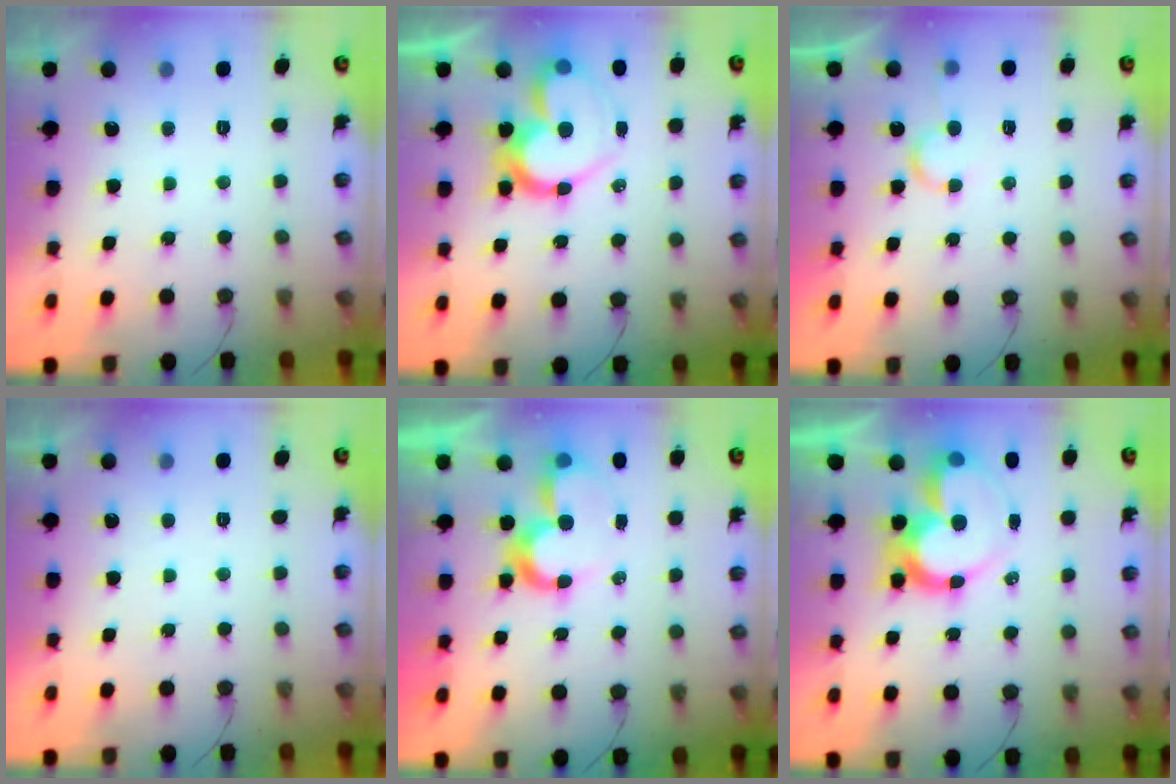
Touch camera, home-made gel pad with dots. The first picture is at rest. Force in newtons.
{"total": 16.5, "press": 16.5, "slide": 1.5}
{"total": 5.4, "press": 5.4, "slide": 0.4}
{"total": 1.7, "press": 1.7, "slide": 0.0}
{"total": 8.5, "press": 8.5, "slide": 0.2}
{"total": 12.8, "press": 12.7, "slide": 1.4}